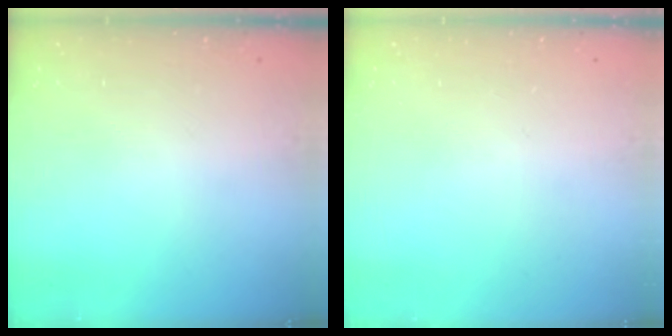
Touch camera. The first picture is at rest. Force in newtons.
{"total": 0.0}